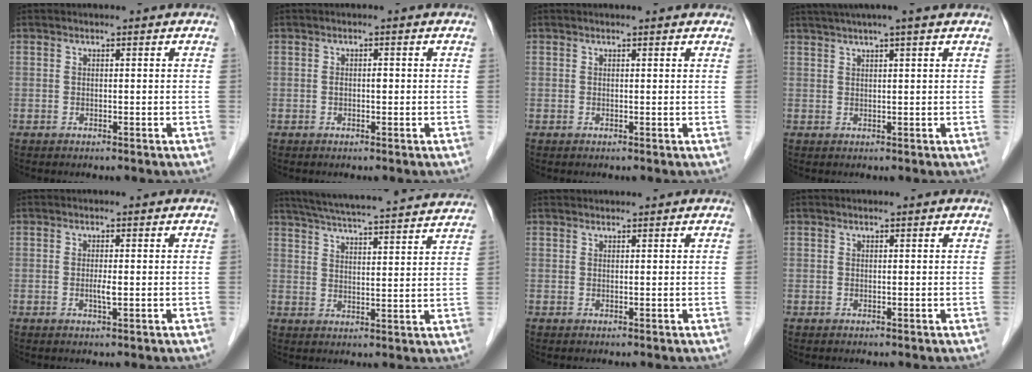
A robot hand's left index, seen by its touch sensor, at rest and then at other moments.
{"total": 1.0, "force": [-0.1, 0.4, 0.9], "torque": [-0.016, 0.002, -0.002]}
{"total": 2.8, "force": [2.5, 0.6, 1.0], "torque": [-0.014, 0.014, 0.020]}
{"total": 7.7, "force": [6.2, -0.6, 4.6], "torque": [-0.076, 0.036, 0.086]}
{"total": 1.4, "force": [-0.2, 0.0, 1.3], "torque": [-0.028, -0.003, -0.003]}
{"total": 24.9, "force": [22.9, 1.1, 9.7], "torque": [-0.163, -0.002, 0.299]}
{"total": 2.5, "force": [2.4, 0.0, 0.6], "torque": [-0.005, 0.028, 0.040]}
{"total": 0.6, "force": [0.6, 0.0, 0.2], "torque": [-0.006, 0.002, 0.007]}